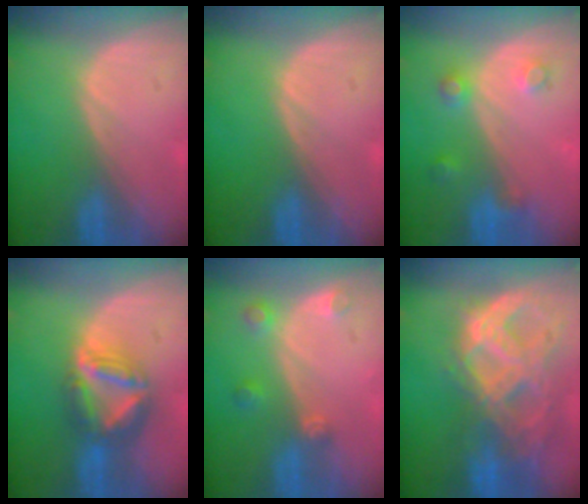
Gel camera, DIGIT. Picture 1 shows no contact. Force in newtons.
{"total": 0.0}
{"total": 3.6, "press": 3.4, "slide": 1.3}
{"total": 7.9, "press": 6.8, "slide": 4.0}
{"total": 3.0, "press": 2.9, "slide": 0.6}
{"total": 11.3, "press": 9.6, "slide": 6.0}